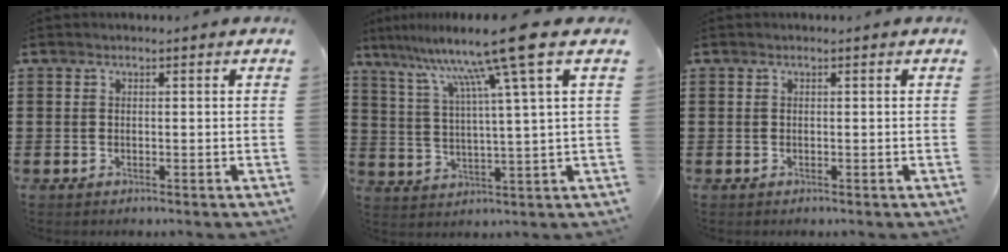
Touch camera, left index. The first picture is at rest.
{"total": 12.2, "force": [7.6, -1.7, 9.3], "torque": [-0.202, -0.027, 0.116]}
{"total": 0.0}